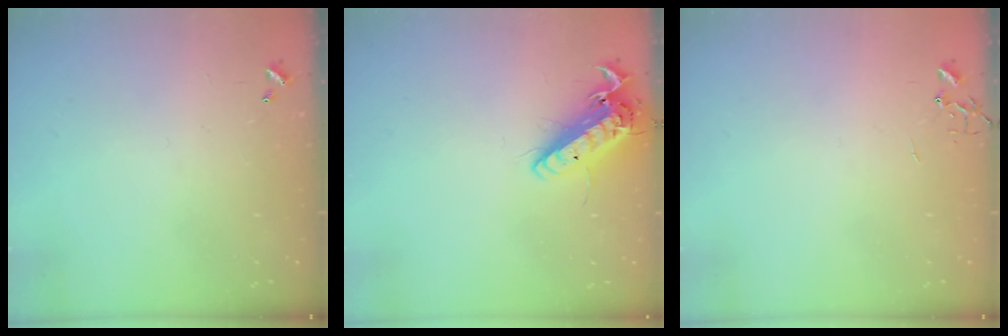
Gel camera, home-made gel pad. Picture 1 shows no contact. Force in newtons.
{"total": 15.7, "press": 15.3, "slide": 3.3}
{"total": 0.0}